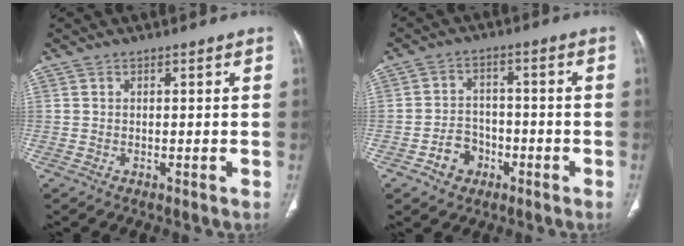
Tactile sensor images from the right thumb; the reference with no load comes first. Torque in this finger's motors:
{"motor_torque": [0.35, -0.07, 0.48, -1.03, 0.12]}